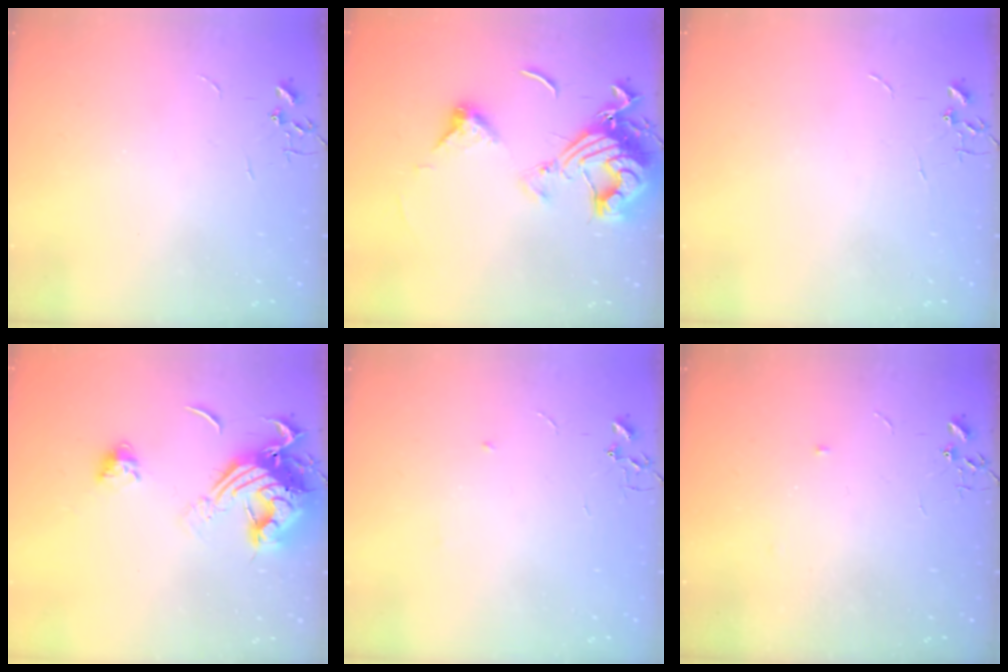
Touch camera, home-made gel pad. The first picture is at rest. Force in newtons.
{"total": 14.8, "press": 14.7, "slide": 1.5}
{"total": 0.0}
{"total": 17.0, "press": 16.9, "slide": 1.7}
{"total": 4.0, "press": 3.9, "slide": 0.9}
{"total": 3.0, "press": 2.9, "slide": 0.5}